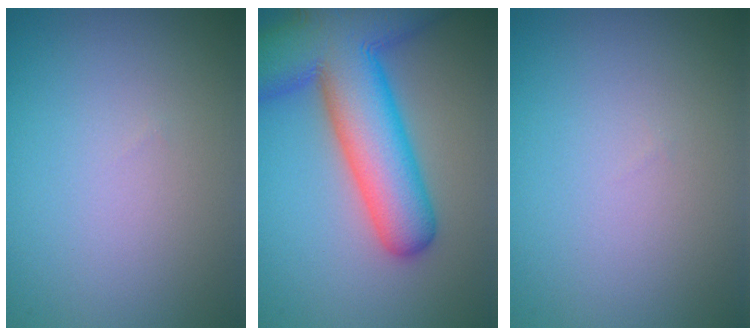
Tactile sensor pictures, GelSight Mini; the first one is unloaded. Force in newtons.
{"total": 13.1, "press": 13.1, "slide": 0.7}
{"total": 0.0}